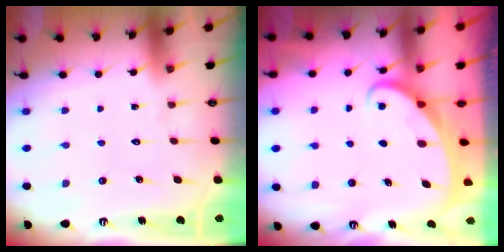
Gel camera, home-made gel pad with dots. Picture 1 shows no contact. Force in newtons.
{"total": 2.0, "press": 2.0, "slide": 0.0}